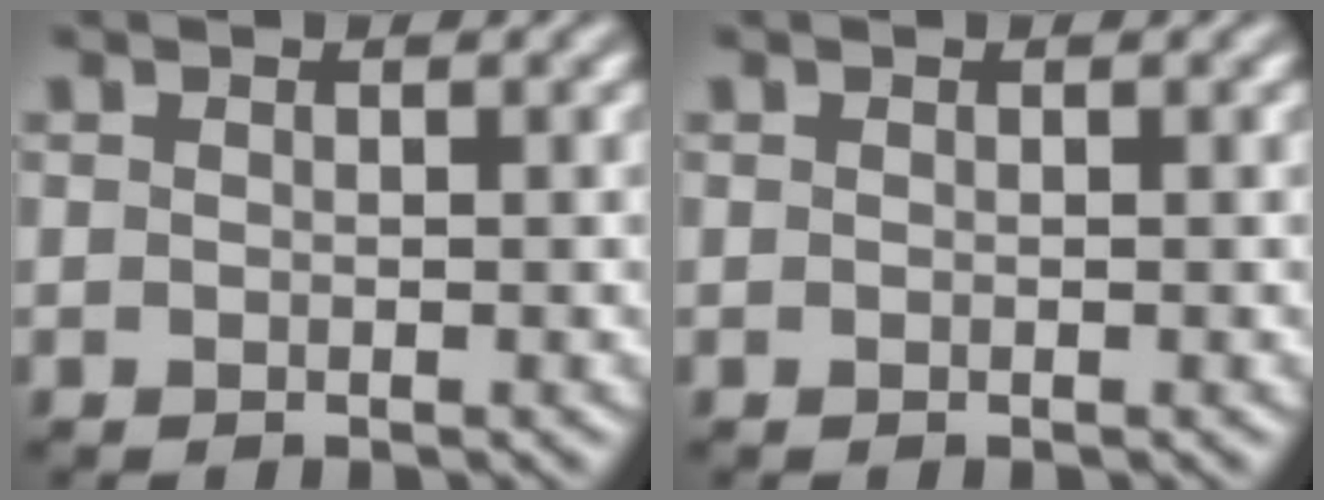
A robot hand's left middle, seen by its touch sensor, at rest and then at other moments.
{"total": 0.0}